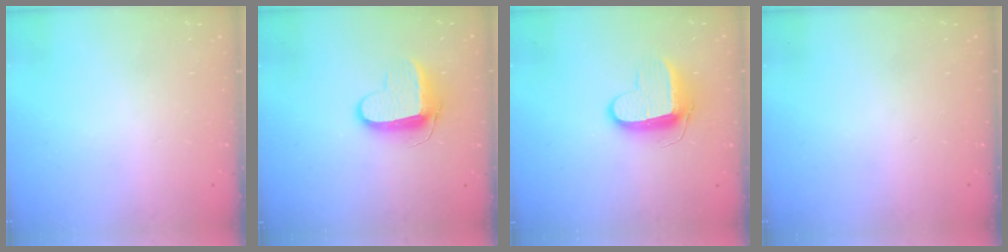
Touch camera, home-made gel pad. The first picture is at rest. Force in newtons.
{"total": 9.9, "press": 9.9, "slide": 0.7}
{"total": 9.6, "press": 9.6, "slide": 0.6}
{"total": 0.0}